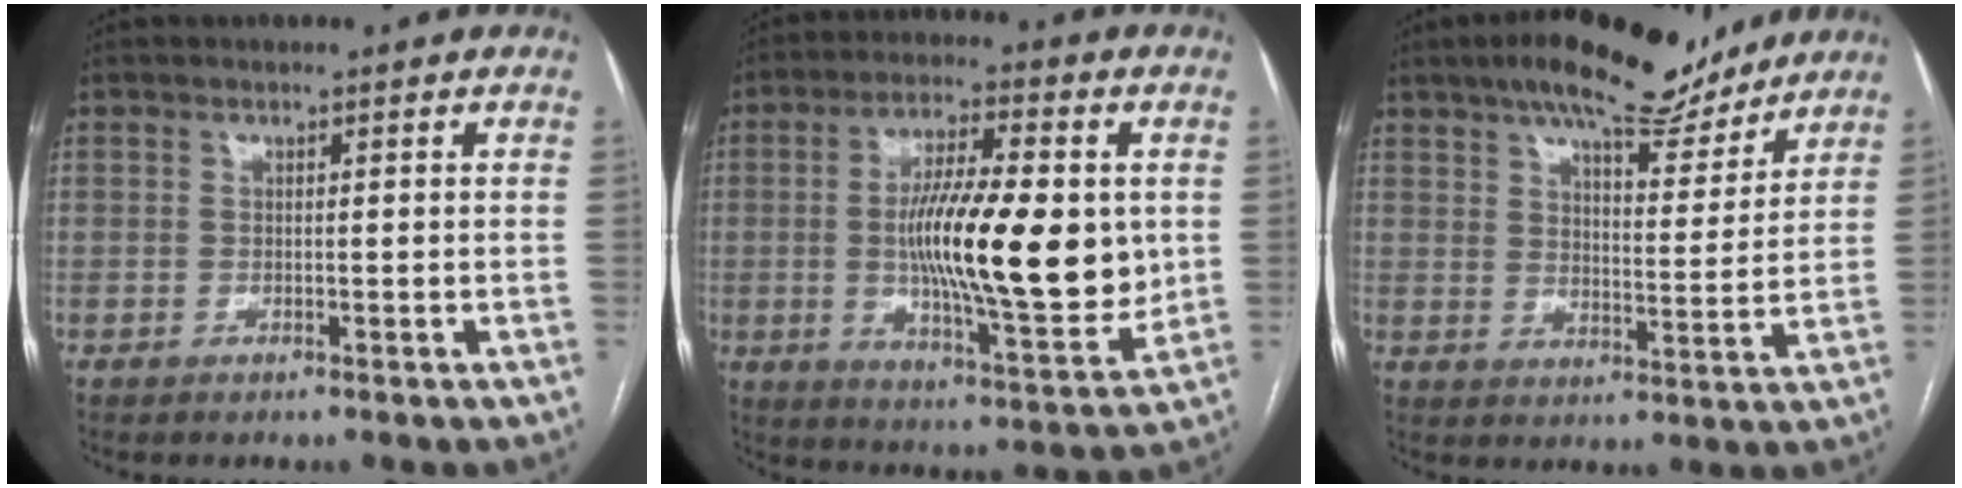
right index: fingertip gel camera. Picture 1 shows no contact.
{"total": 18.6, "force": [0.6, 4.1, 18.1], "torque": [-0.308, -0.009, 0.009]}
{"total": 15.4, "force": [12.3, 4.4, 8.1], "torque": [-0.124, 0.008, 0.182]}